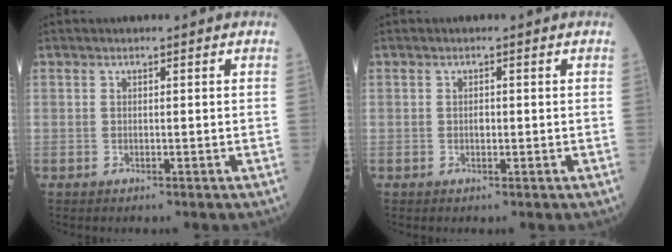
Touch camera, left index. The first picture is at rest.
{"total": 0.8, "force": [-0.1, 0.5, 0.6], "torque": [-0.013, 0.001, -0.001]}